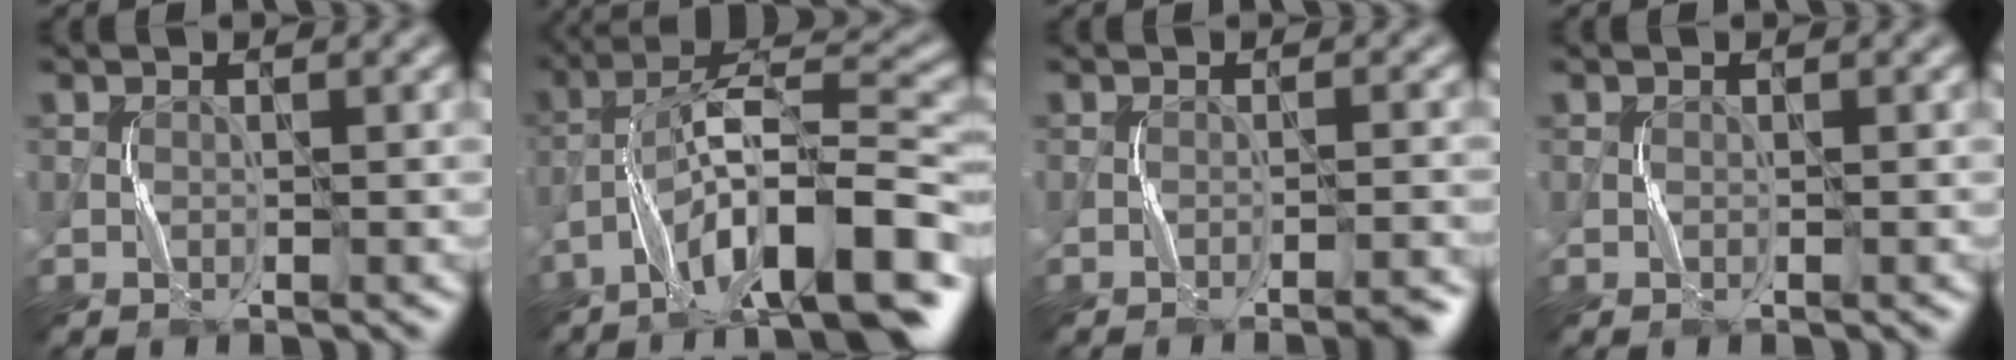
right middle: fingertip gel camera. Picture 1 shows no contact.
{"total": 13.3, "force": [-7.4, 3.0, 10.5], "torque": [-0.178, 0.020, -0.126]}
{"total": 2.0, "force": [-1.4, 0.0, 1.4], "torque": [-0.018, 0.010, -0.022]}
{"total": 0.0}